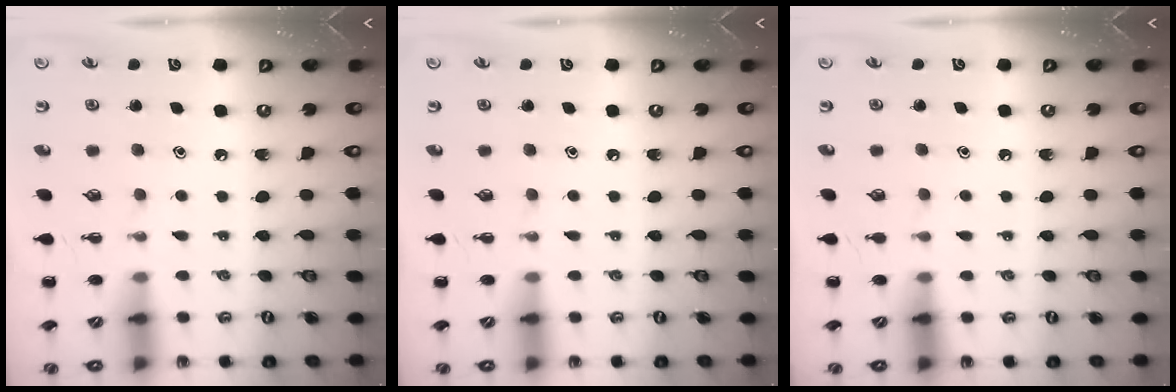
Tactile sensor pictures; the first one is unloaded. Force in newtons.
{"total": 0.0}
{"total": 0.0}